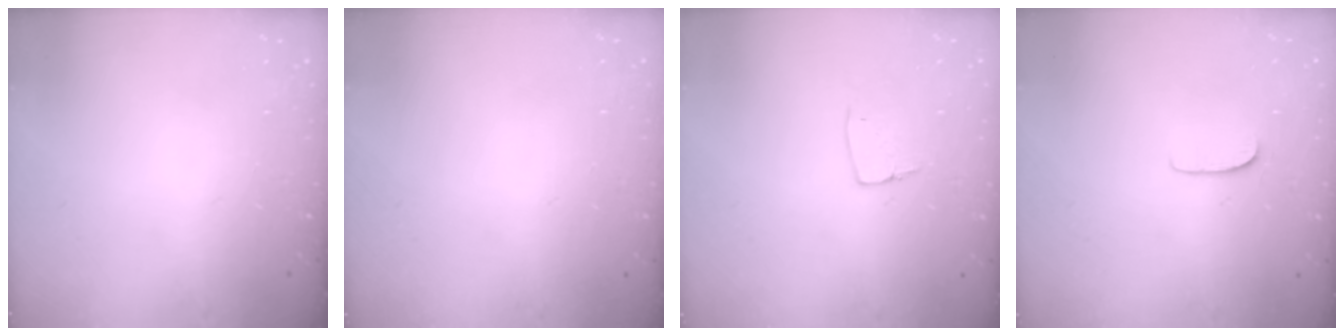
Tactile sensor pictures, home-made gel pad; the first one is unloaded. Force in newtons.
{"total": 0.0}
{"total": 6.0, "press": 6.0, "slide": 0.4}
{"total": 4.2, "press": 4.2, "slide": 0.4}